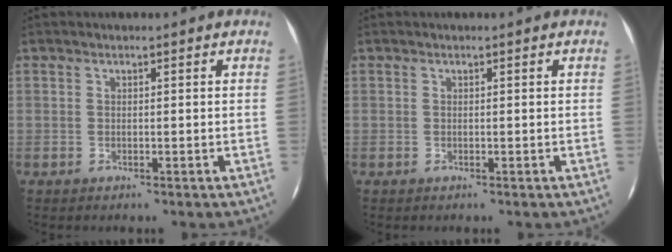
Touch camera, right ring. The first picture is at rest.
{"total": 0.0}